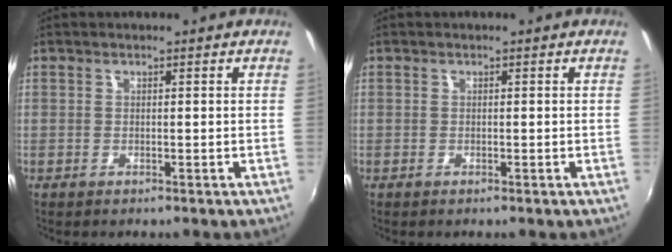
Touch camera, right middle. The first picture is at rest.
{"total": 0.0}